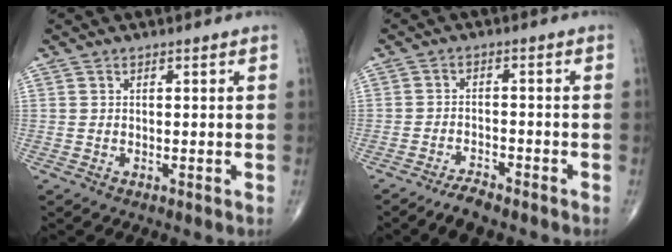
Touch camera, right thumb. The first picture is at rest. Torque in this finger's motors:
{"motor_torque": [1.14, 0.04, 0.31, -0.34, 0.00]}